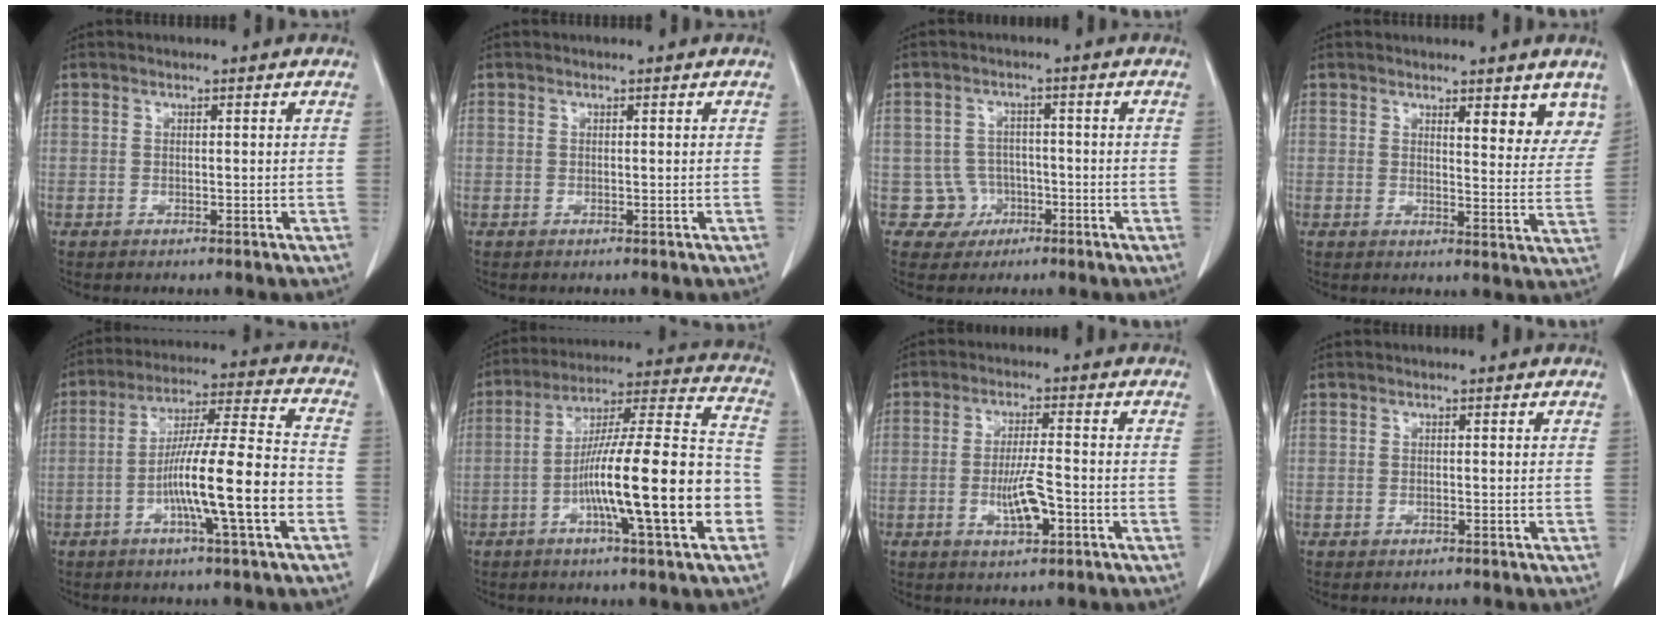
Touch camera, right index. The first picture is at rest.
{"total": 0.0}
{"total": 4.4, "force": [-1.3, 4.2, -0.4], "torque": [0.017, 0.018, -0.015]}
{"total": 6.3, "force": [4.8, 1.7, 3.8], "torque": [-0.032, -0.020, 0.048]}
{"total": 14.6, "force": [-4.4, 0.1, 13.9], "torque": [-0.240, 0.005, -0.078]}
{"total": 20.1, "force": [-5.7, 1.2, 19.2], "torque": [-0.291, 0.010, -0.091]}
{"total": 6.1, "force": [-2.0, 1.1, 5.6], "torque": [-0.104, -0.004, -0.032]}
{"total": 0.0}